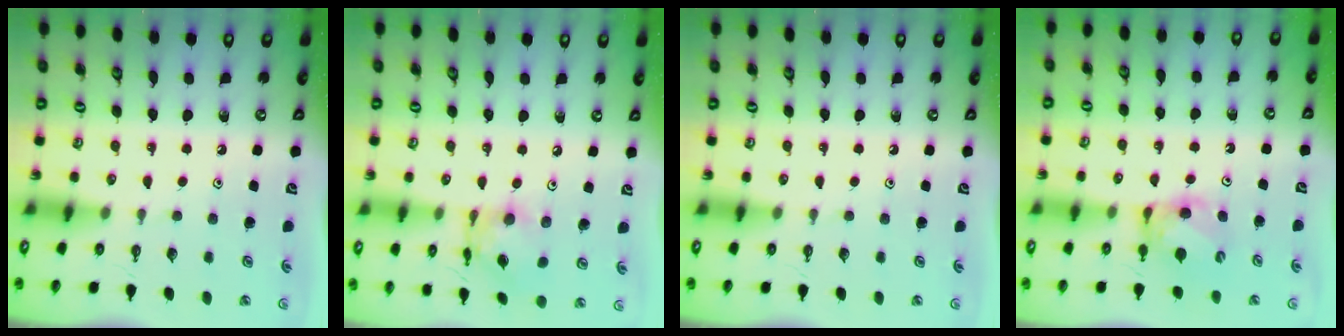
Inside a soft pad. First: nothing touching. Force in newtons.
{"total": 11.1, "press": 11.1, "slide": 0.7}
{"total": 0.0}
{"total": 7.2, "press": 7.2, "slide": 0.3}